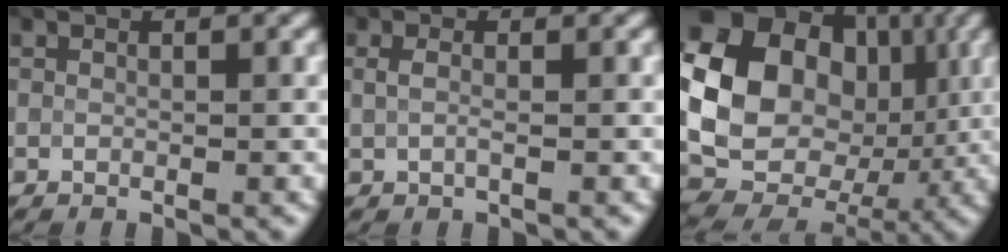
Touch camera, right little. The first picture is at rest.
{"total": 1.1, "force": [0.3, 0.3, 1.0], "torque": [-0.026, 0.001, 0.004]}
{"total": 17.3, "force": [1.9, 14.6, 9.2], "torque": [-0.164, -0.007, 0.034]}